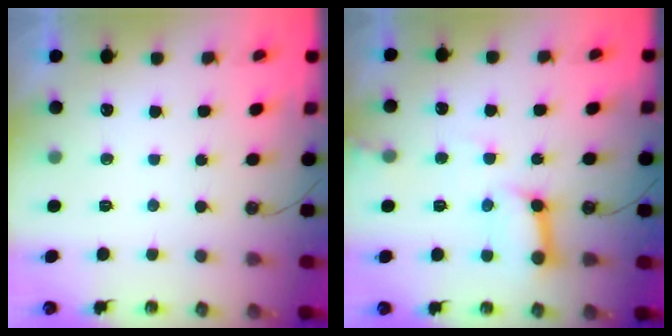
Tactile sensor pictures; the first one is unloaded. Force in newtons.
{"total": 10.9, "press": 10.8, "slide": 1.5}